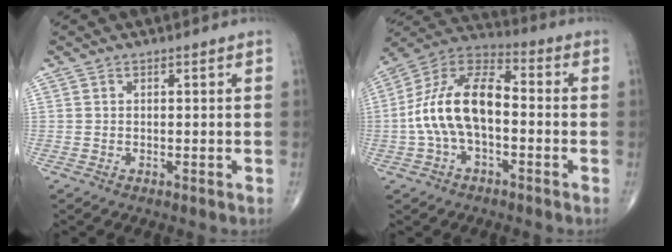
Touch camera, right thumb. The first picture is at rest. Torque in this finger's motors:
{"motor_torque": [0.32, 0.29, 1.65, -0.23, 0.42]}